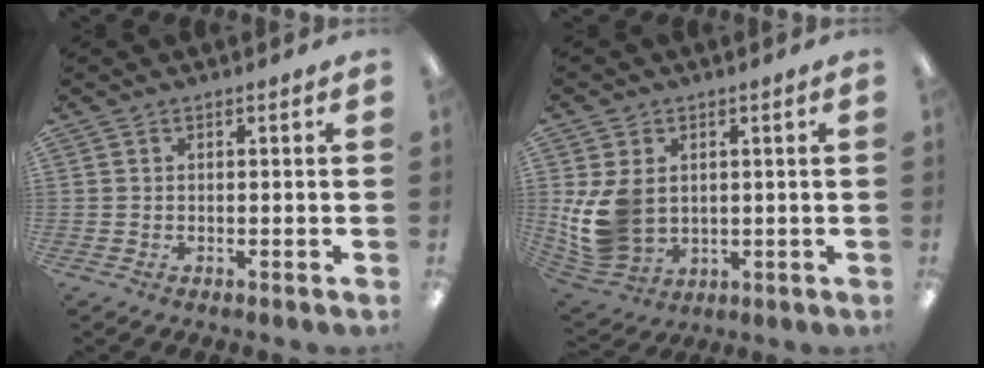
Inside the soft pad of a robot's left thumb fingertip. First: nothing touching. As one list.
[{"total": 12.3, "force": [0.7, 9.8, 7.5], "torque": [-0.183, 0.004, 0.017]}]